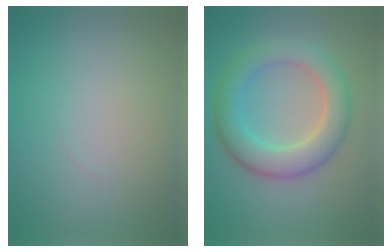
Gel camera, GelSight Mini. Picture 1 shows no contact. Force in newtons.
{"total": 5.8, "press": 5.8, "slide": 0.4}